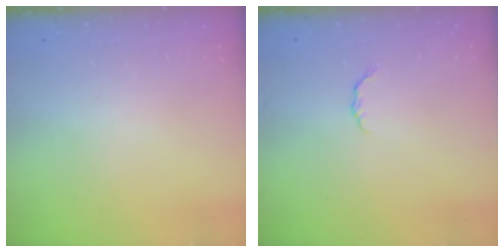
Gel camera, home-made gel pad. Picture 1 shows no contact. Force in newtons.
{"total": 3.6, "press": 3.5, "slide": 0.5}